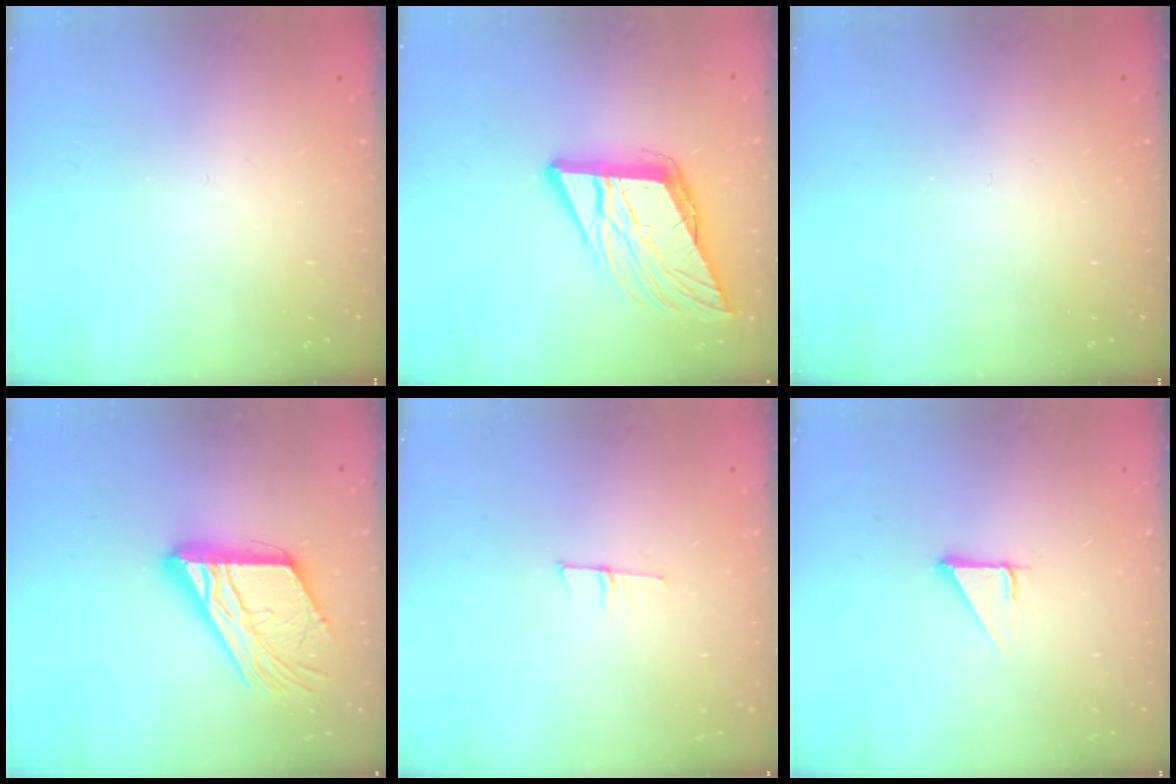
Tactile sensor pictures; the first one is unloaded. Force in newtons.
{"total": 13.2, "press": 13.0, "slide": 2.6}
{"total": 0.0}
{"total": 19.7, "press": 19.6, "slide": 1.8}
{"total": 4.4, "press": 4.3, "slide": 1.0}
{"total": 2.7, "press": 2.7, "slide": 0.0}